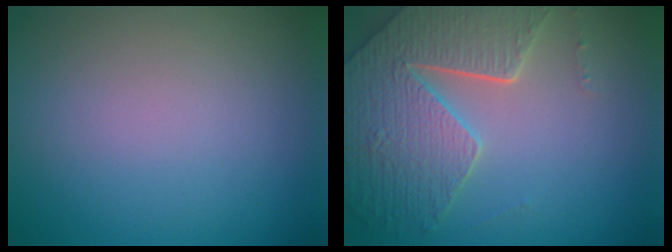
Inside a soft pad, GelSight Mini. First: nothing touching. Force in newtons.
{"total": 7.0, "press": 5.4, "slide": 4.5}